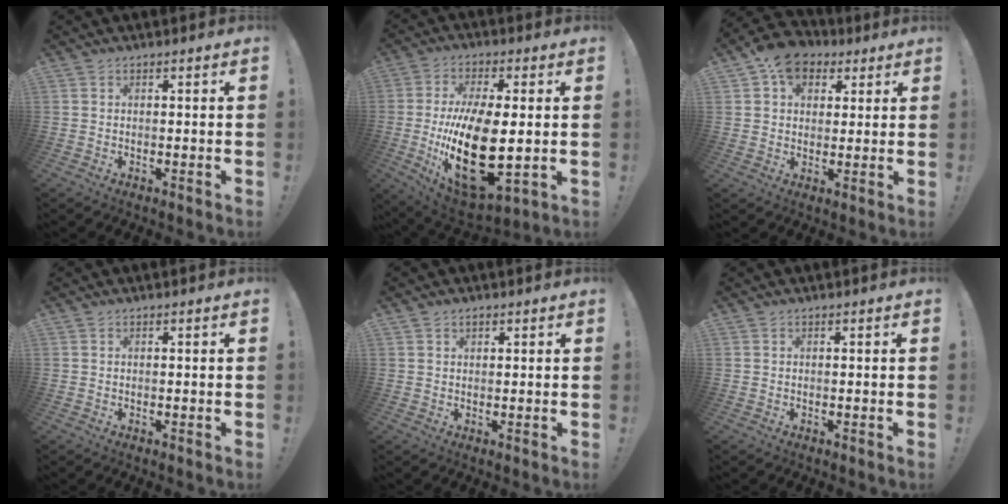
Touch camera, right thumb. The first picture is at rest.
{"total": 24.4, "force": [-2.0, 11.2, 21.6], "torque": [-0.406, -0.017, -0.022]}
{"total": 9.8, "force": [4.8, 7.5, 4.2], "torque": [-0.066, -0.014, 0.093]}
{"total": 0.0}
{"total": 1.2, "force": [0.9, 0.7, 0.3], "torque": [-0.001, -0.002, 0.016]}
{"total": 0.0}